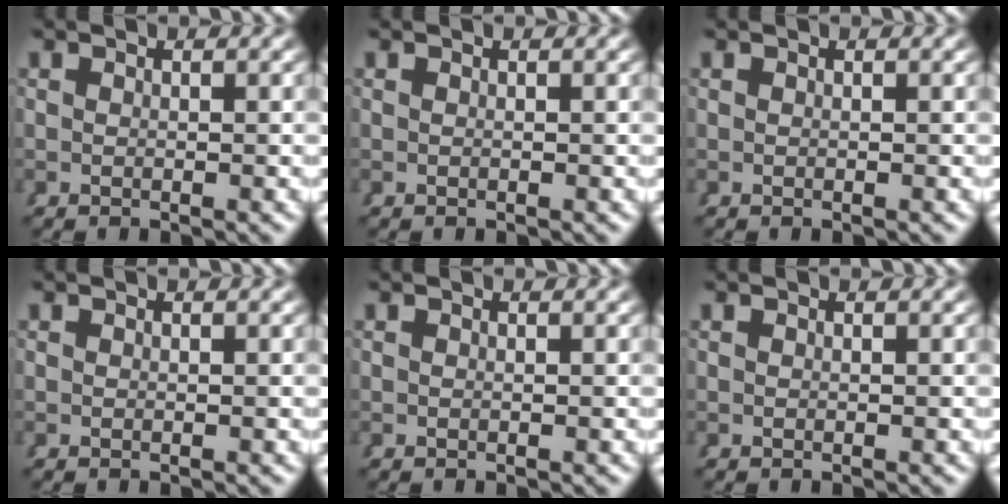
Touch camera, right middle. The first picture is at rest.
{"total": 0.0}
{"total": 0.0}
{"total": 0.0}
{"total": 0.0}
{"total": 0.0}